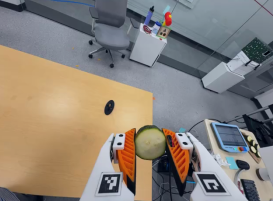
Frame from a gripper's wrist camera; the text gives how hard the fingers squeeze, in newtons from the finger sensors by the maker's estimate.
{"total": 10.6, "left": 9.5, "right": 11.7}